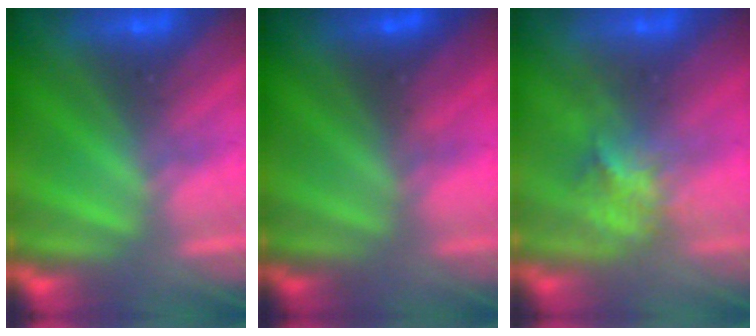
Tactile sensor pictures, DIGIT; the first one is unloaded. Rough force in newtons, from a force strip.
{"total": 4.7}
{"total": 2.7}